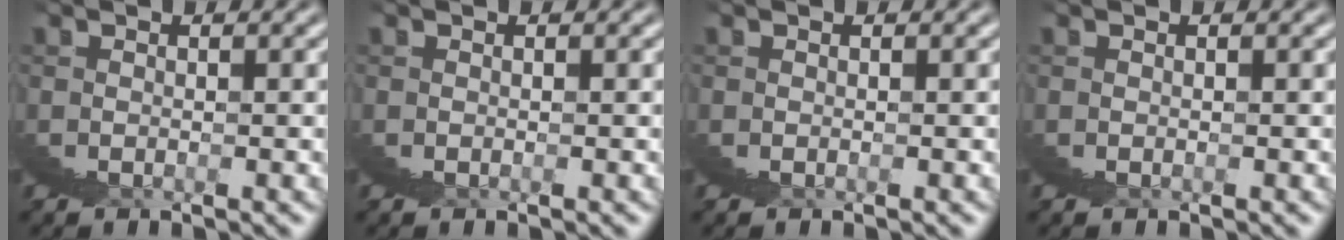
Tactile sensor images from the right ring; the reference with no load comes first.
{"total": 0.0}
{"total": 0.0}
{"total": 0.0}